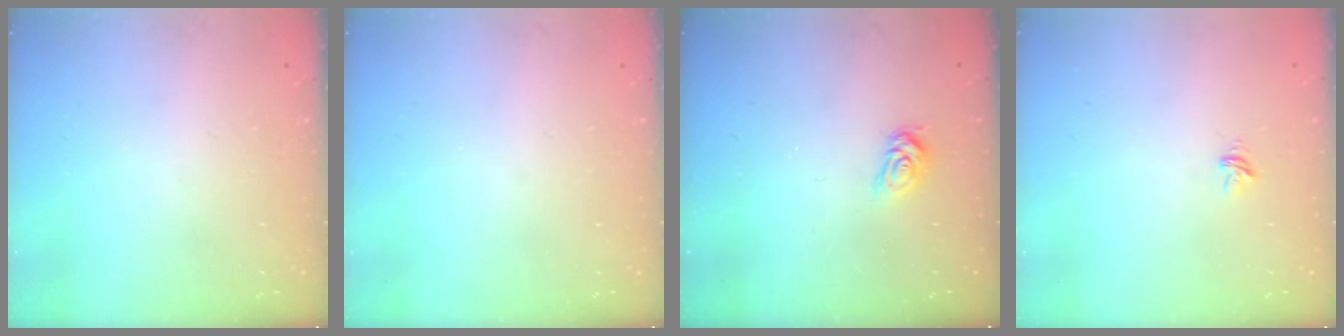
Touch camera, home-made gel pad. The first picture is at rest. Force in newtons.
{"total": 0.0}
{"total": 5.7, "press": 5.7, "slide": 0.6}
{"total": 3.9, "press": 3.9, "slide": 0.2}